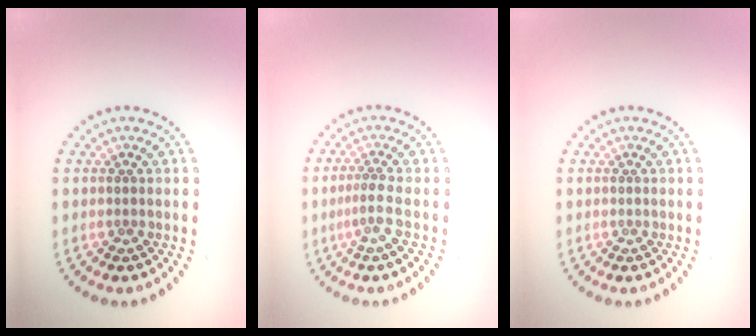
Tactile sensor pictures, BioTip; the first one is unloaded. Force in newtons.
{"total": 1.8, "press": 1.2, "slide": 1.3}
{"total": 0.0}